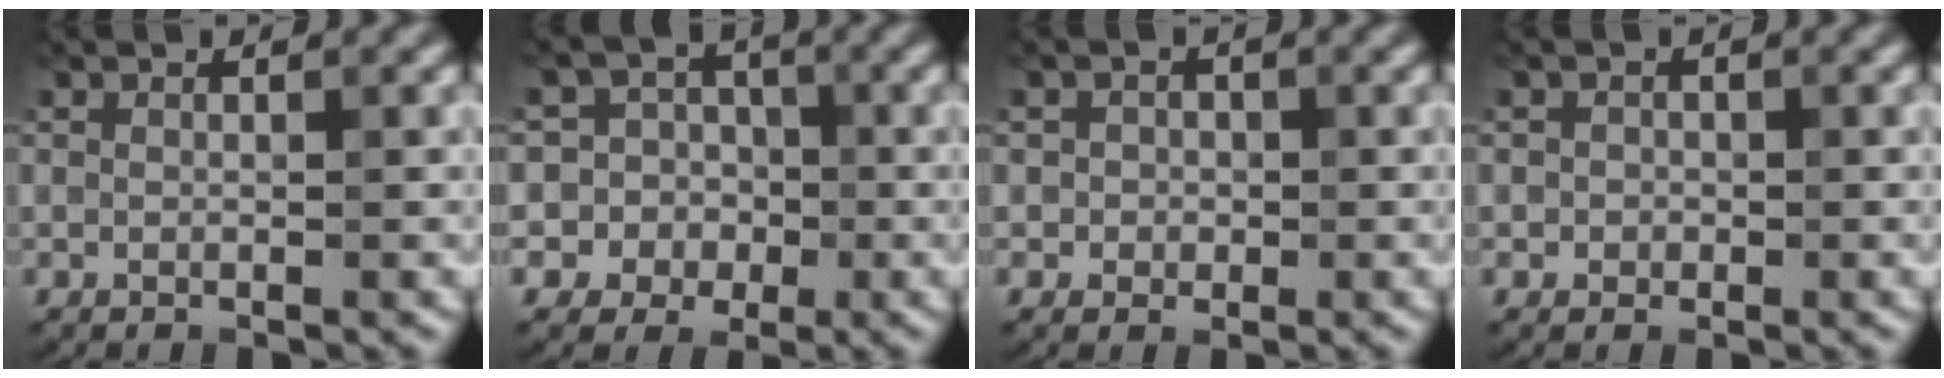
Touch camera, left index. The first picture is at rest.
{"total": 6.0, "force": [-0.8, 5.9, 0.6], "torque": [0.007, 0.027, -0.054]}
{"total": 1.4, "force": [0.0, 1.4, 0.3], "torque": [0.009, -0.005, -0.004]}
{"total": 1.0, "force": [-0.1, 1.0, 0.1], "torque": [0.006, -0.004, -0.003]}